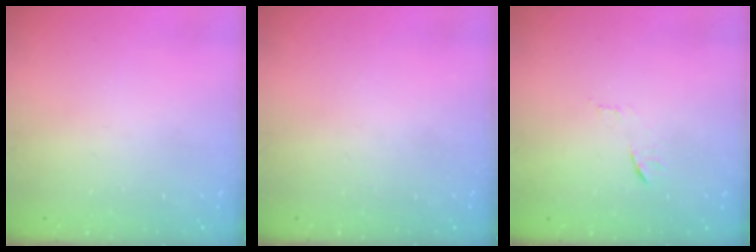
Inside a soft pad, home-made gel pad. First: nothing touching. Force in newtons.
{"total": 0.0}
{"total": 8.1, "press": 8.0, "slide": 0.7}